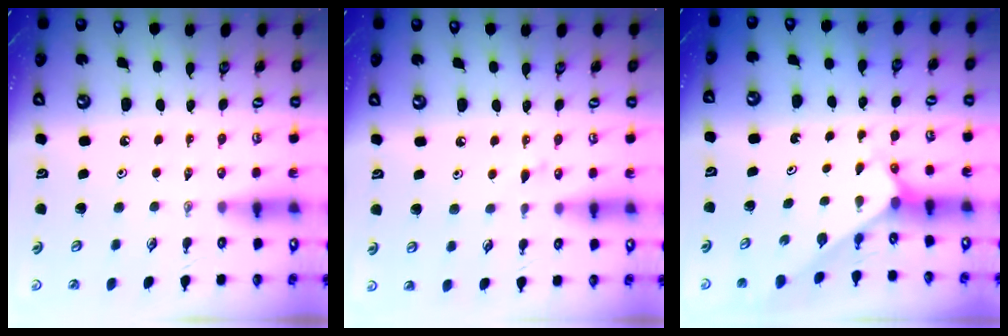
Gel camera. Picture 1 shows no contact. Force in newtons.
{"total": 6.3, "press": 6.2, "slide": 0.7}
{"total": 2.3, "press": 2.3, "slide": 0.2}